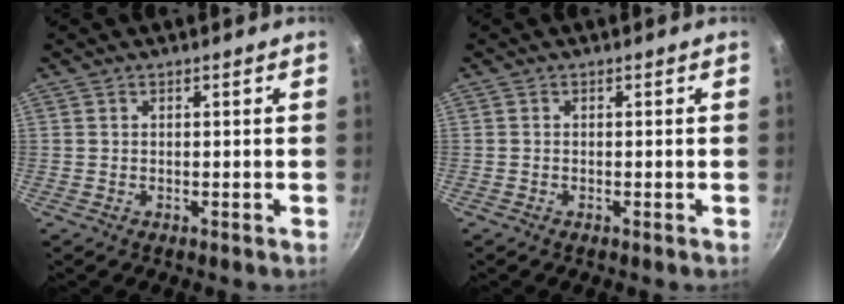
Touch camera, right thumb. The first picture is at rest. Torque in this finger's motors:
{"motor_torque": [-0.17, -0.07, 0.06, 0.43, -0.02]}